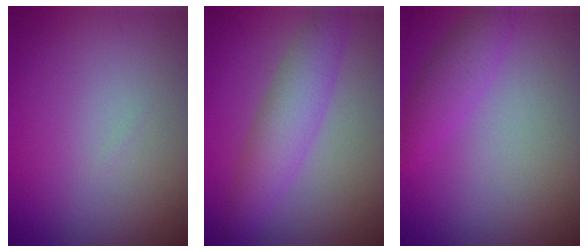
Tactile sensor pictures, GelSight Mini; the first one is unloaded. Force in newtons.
{"total": 4.2, "press": 4.2, "slide": 0.2}
{"total": 2.3, "press": 2.3, "slide": 0.1}